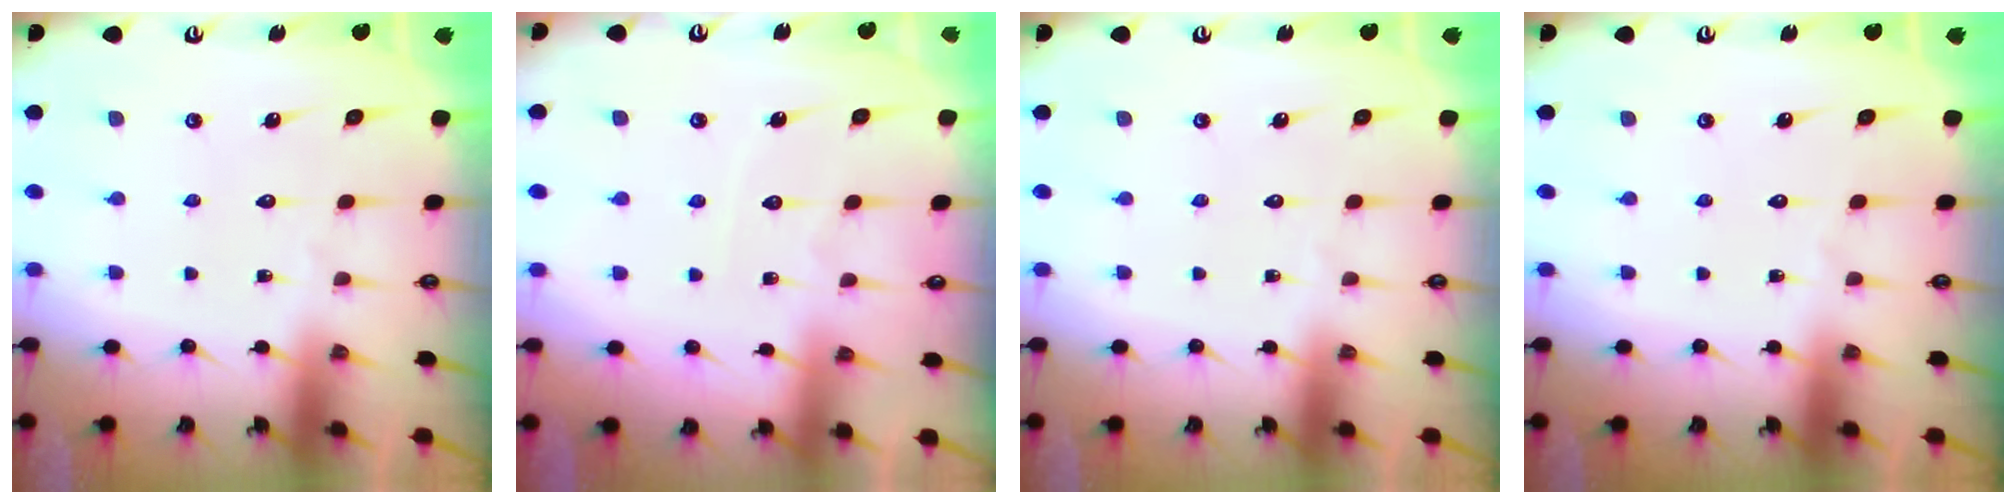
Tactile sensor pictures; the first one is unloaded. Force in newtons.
{"total": 4.0, "press": 4.0, "slide": 0.5}
{"total": 0.0}
{"total": 0.0}